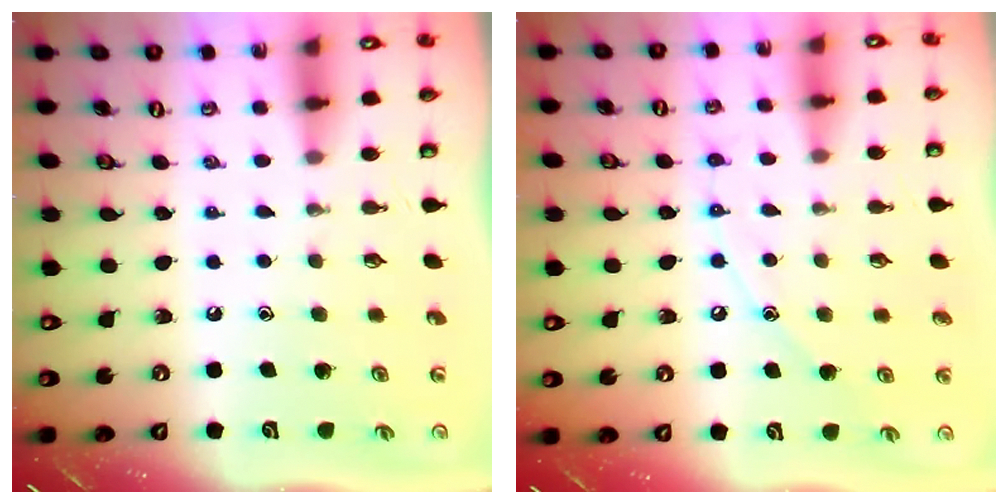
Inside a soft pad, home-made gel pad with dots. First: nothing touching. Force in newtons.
{"total": 7.2, "press": 7.2, "slide": 0.7}